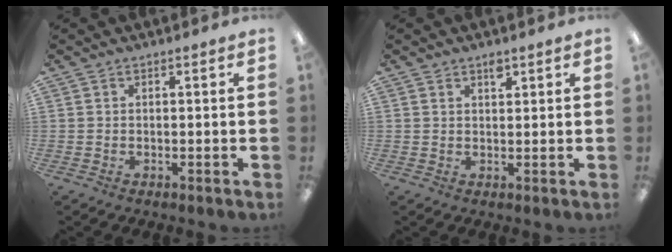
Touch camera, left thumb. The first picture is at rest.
{"total": 2.0, "force": [1.6, 0.9, 0.8], "torque": [-0.001, -0.007, 0.026]}